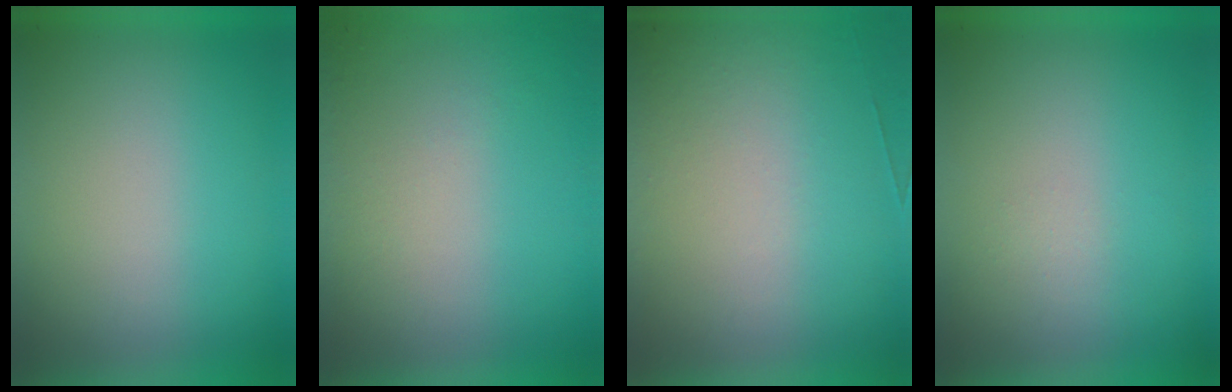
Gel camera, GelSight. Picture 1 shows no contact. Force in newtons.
{"total": 5.0}
{"total": 4.6}
{"total": 1.3}